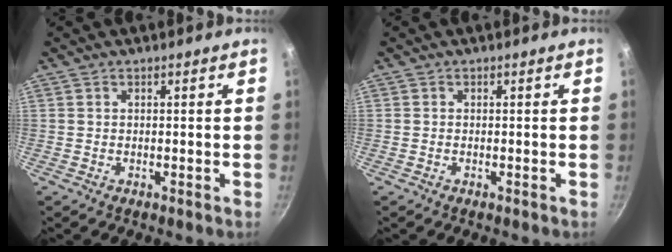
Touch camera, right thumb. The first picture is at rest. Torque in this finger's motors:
{"motor_torque": [-0.04, -0.11, -0.20, 0.12, -0.02]}